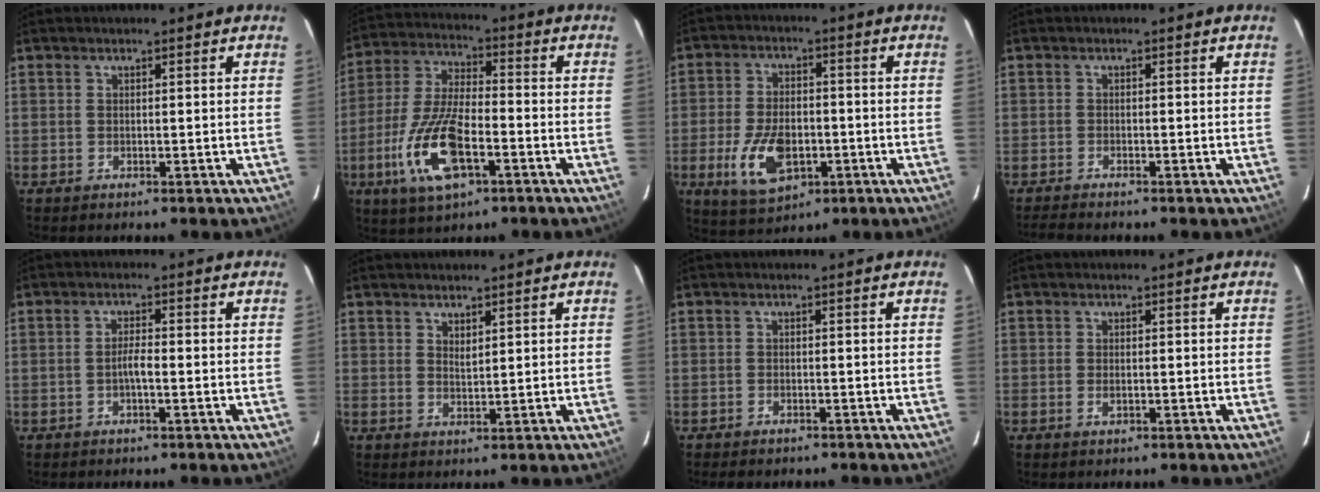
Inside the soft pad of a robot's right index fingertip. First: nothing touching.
{"total": 15.5, "force": [-6.0, 5.8, 13.0], "torque": [-0.283, -0.012, -0.113]}
{"total": 11.7, "force": [-3.7, 6.6, 8.9], "torque": [-0.187, -0.005, -0.055]}
{"total": 3.1, "force": [-2.9, 0.2, 1.3], "torque": [-0.037, -0.008, -0.052]}
{"total": 2.1, "force": [-0.9, 0.3, 1.9], "torque": [-0.037, 0.005, -0.018]}
{"total": 1.6, "force": [1.2, 0.6, 0.9], "torque": [-0.013, 0.000, 0.022]}
{"total": 2.7, "force": [-2.3, 1.1, 0.9], "torque": [-0.026, -0.006, -0.037]}
{"total": 1.3, "force": [-0.4, 0.7, 1.0], "torque": [-0.020, 0.000, -0.007]}